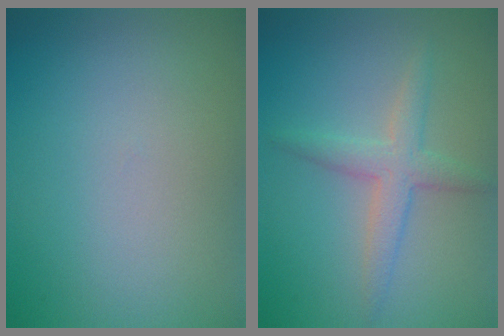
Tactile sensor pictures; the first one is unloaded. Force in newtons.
{"total": 2.7, "press": 2.7, "slide": 0.1}